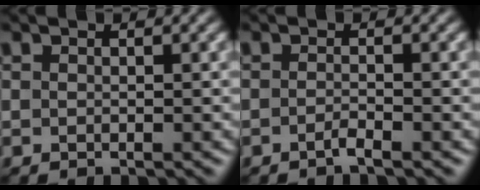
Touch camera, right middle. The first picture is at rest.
{"total": 1.1, "force": [-0.7, 0.1, 0.8], "torque": [-0.014, 0.002, -0.017]}